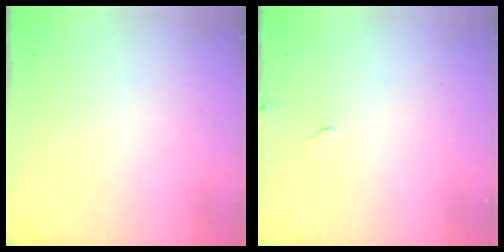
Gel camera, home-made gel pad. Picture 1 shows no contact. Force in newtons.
{"total": 3.7, "press": 3.7, "slide": 0.5}